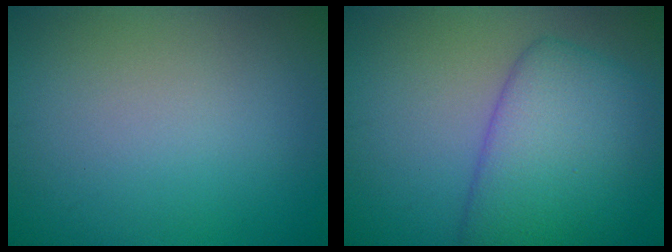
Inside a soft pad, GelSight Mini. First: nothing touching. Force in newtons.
{"total": 7.2, "press": 7.2, "slide": 0.2}